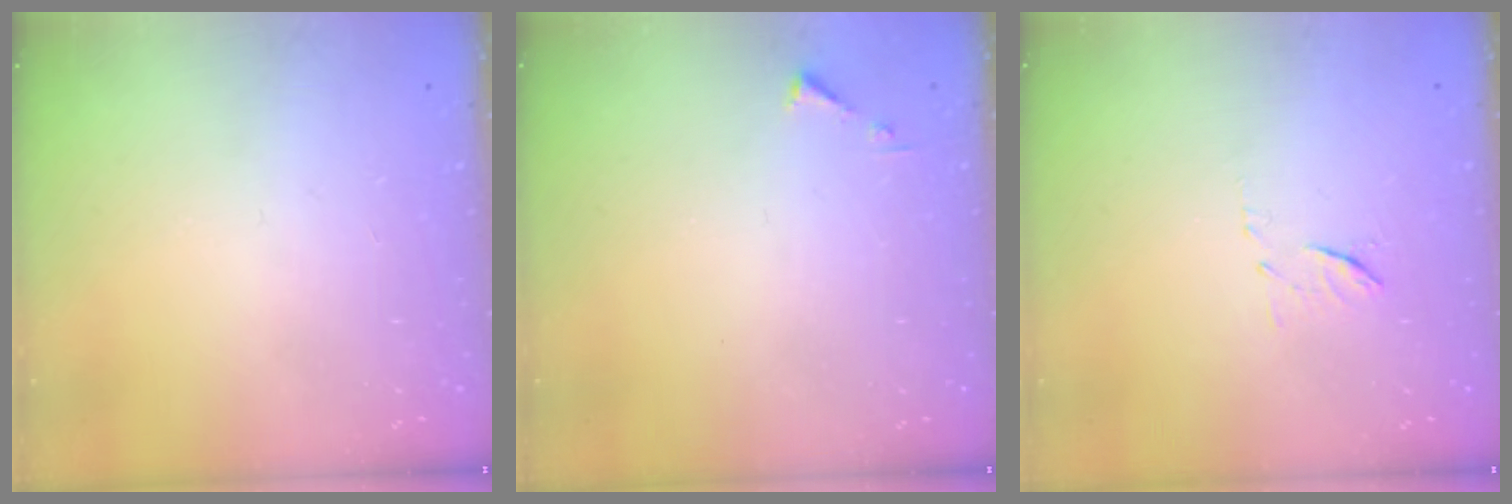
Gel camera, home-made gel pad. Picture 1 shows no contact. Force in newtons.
{"total": 3.2, "press": 3.2, "slide": 0.4}
{"total": 6.0, "press": 6.0, "slide": 0.6}